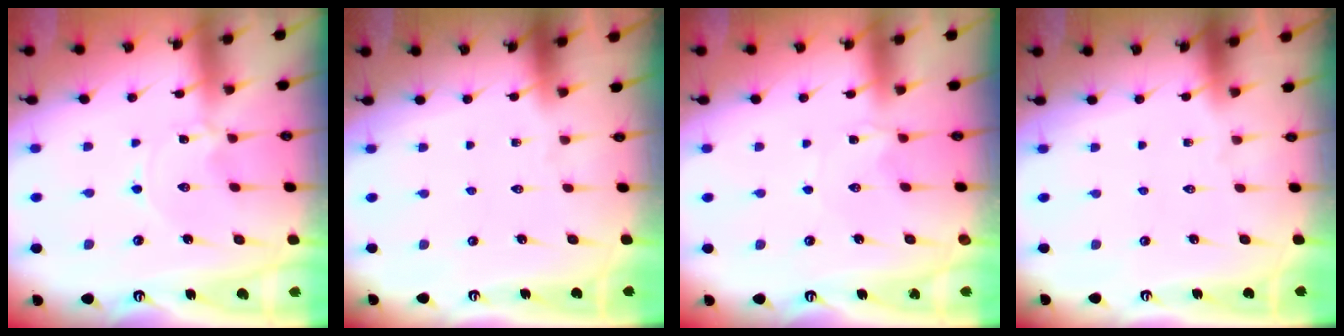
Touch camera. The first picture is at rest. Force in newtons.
{"total": 0.0}
{"total": 2.1, "press": 2.1, "slide": 0.4}
{"total": 0.0}